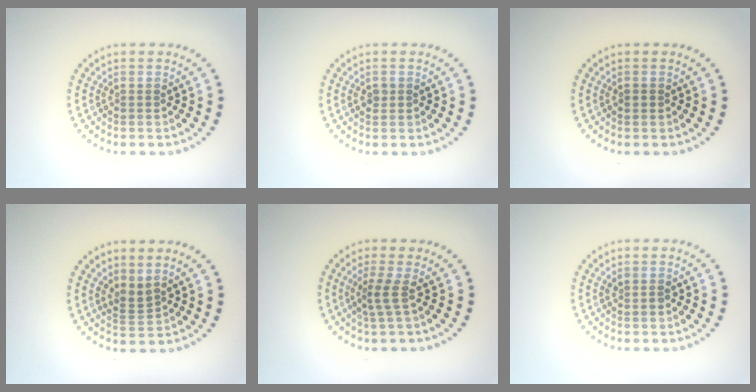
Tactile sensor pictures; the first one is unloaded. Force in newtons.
{"total": 0.9, "press": 0.9, "slide": 0.1}
{"total": 0.8, "press": 0.8, "slide": 0.1}
{"total": 1.8, "press": 1.3, "slide": 1.1}
{"total": 1.8, "press": 1.1, "slide": 1.4}
{"total": 0.7, "press": 0.7, "slide": 0.1}